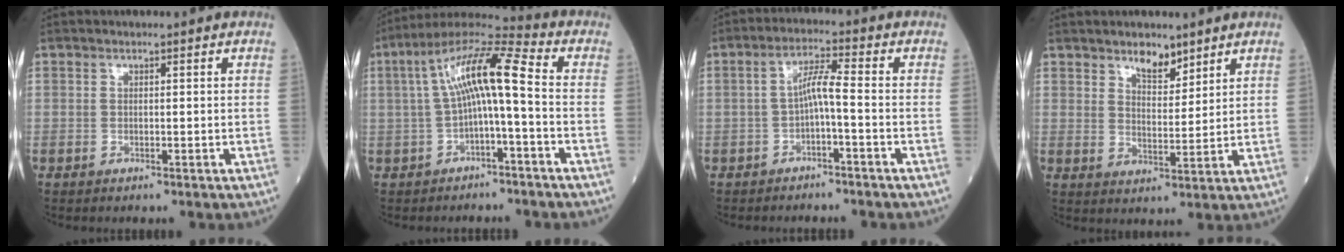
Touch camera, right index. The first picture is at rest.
{"total": 10.7, "force": [-0.1, 1.4, 10.6], "torque": [-0.197, 0.043, -0.006]}
{"total": 4.1, "force": [-1.1, 0.2, 4.0], "torque": [-0.073, 0.016, -0.019]}
{"total": 4.7, "force": [3.7, 1.8, 2.3], "torque": [-0.038, -0.006, 0.066]}